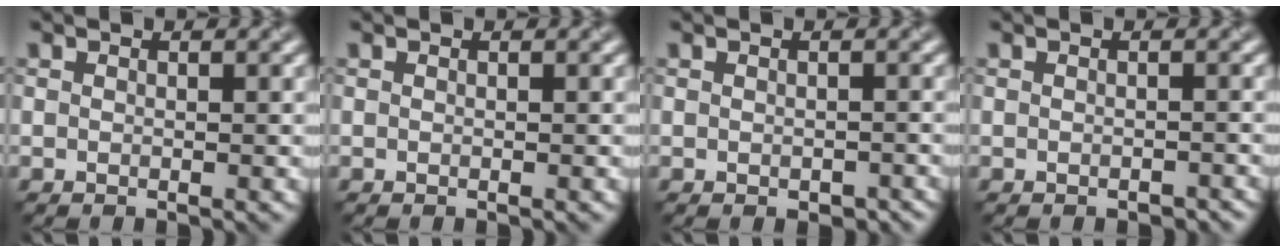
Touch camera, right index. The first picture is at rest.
{"total": 0.0}
{"total": 1.1, "force": [-0.5, 0.7, 0.7], "torque": [-0.012, -0.008, -0.004]}
{"total": 0.7, "force": [-0.5, 0.3, 0.4], "torque": [-0.006, -0.004, -0.004]}